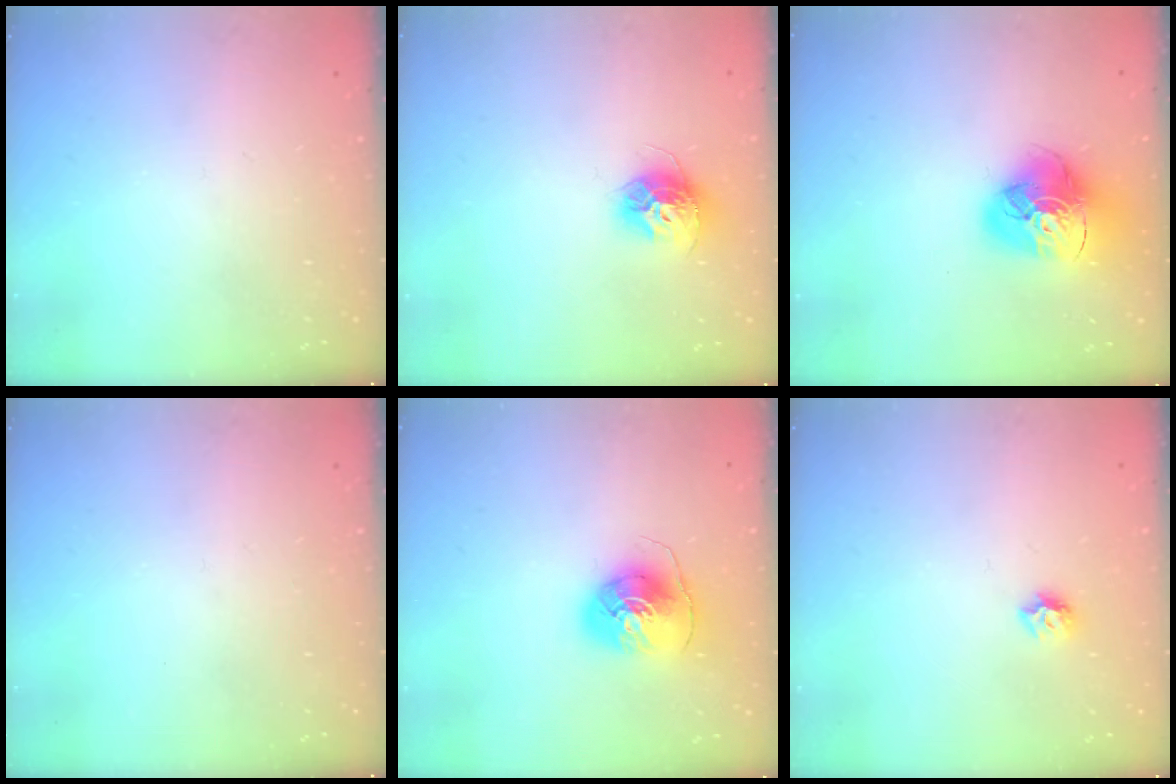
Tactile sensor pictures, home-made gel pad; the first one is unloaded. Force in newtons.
{"total": 11.2, "press": 11.2, "slide": 0.8}
{"total": 17.2, "press": 17.0, "slide": 1.9}
{"total": 0.0}
{"total": 8.5, "press": 8.4, "slide": 0.7}
{"total": 5.8, "press": 5.8, "slide": 0.7}